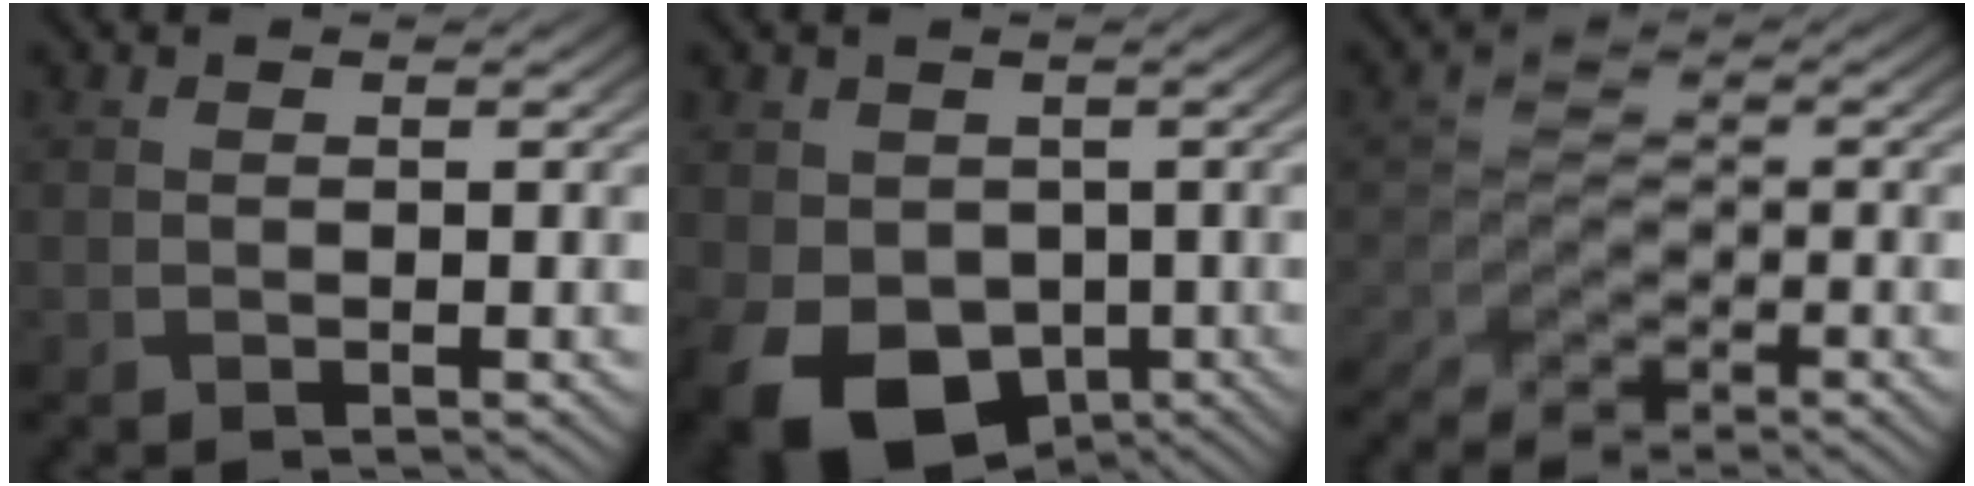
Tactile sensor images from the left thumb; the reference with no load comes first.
{"total": 11.7, "force": [-4.1, 8.8, 6.6], "torque": [-0.140, -0.050, -0.055]}
{"total": 2.7, "force": [-2.5, 1.1, -0.1], "torque": [0.005, 0.003, -0.054]}